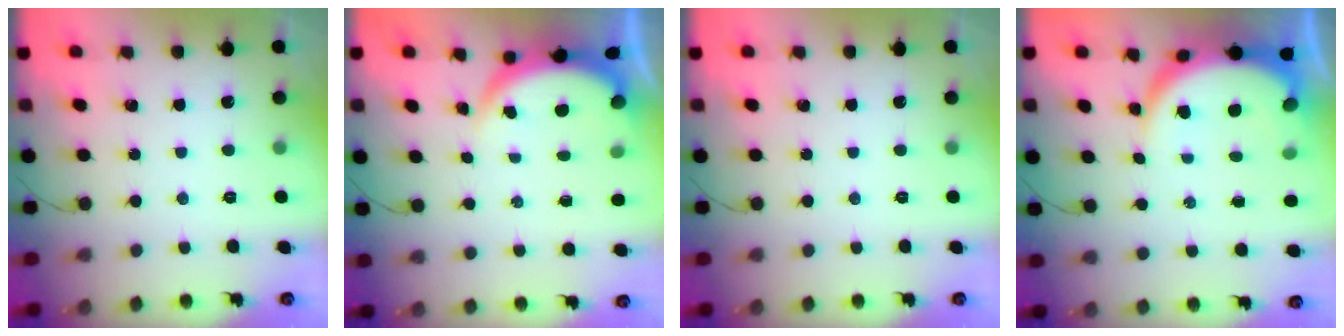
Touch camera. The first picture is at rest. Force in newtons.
{"total": 4.0, "press": 4.0, "slide": 0.2}
{"total": 0.0}
{"total": 8.9, "press": 8.9, "slide": 1.1}